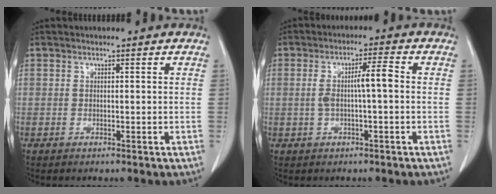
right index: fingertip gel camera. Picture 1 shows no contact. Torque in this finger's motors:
{"motor_torque": [0.16, 0.01, 0.10, 0.08]}